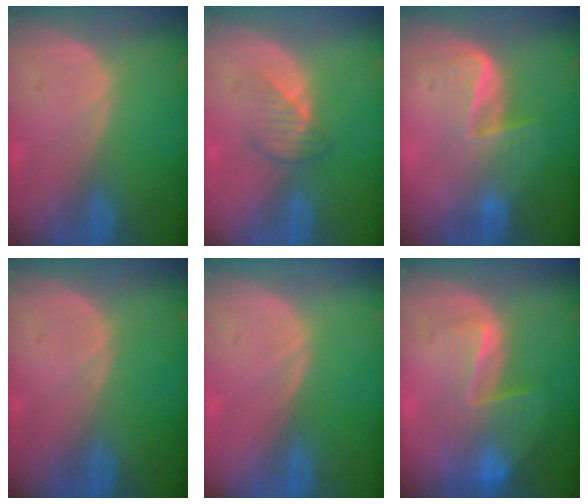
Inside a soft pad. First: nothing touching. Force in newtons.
{"total": 3.0, "press": 2.9, "slide": 0.7}
{"total": 6.5, "press": 5.6, "slide": 3.4}
{"total": 0.0}
{"total": 0.0}
{"total": 8.3, "press": 7.1, "slide": 4.4}